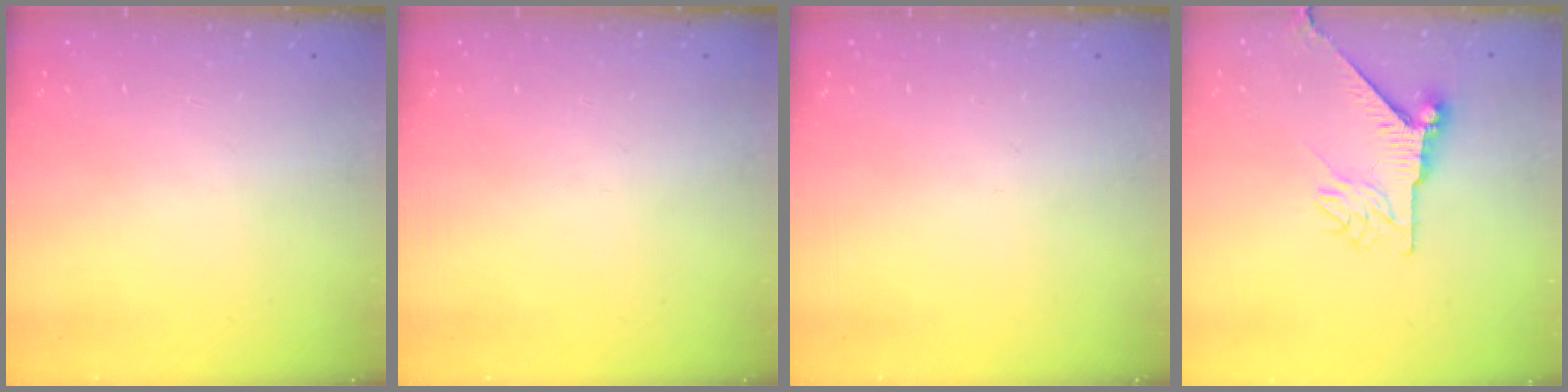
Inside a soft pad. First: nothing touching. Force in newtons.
{"total": 0.0}
{"total": 0.0}
{"total": 8.4, "press": 8.4, "slide": 0.5}